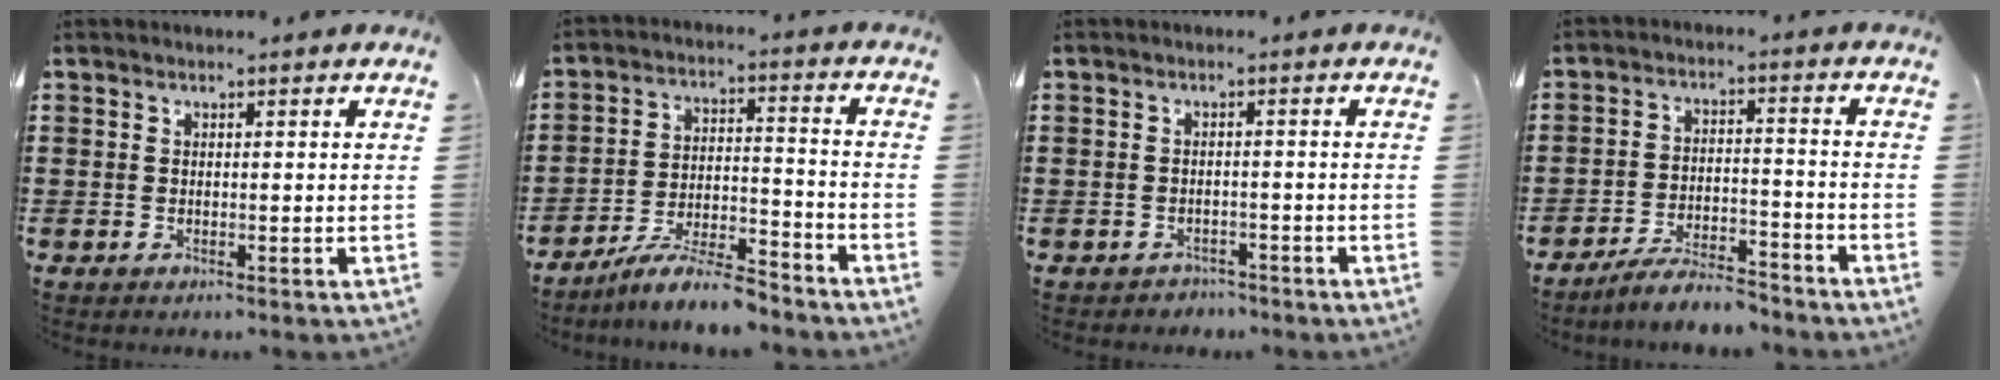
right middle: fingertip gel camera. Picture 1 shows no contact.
{"total": 7.9, "force": [-7.1, 0.6, 3.3], "torque": [-0.064, 0.007, -0.137]}
{"total": 1.6, "force": [-1.5, 0.4, -0.1], "torque": [-0.005, 0.002, -0.034]}
{"total": 5.9, "force": [-5.5, 0.5, 1.9], "torque": [-0.037, 0.000, -0.108]}